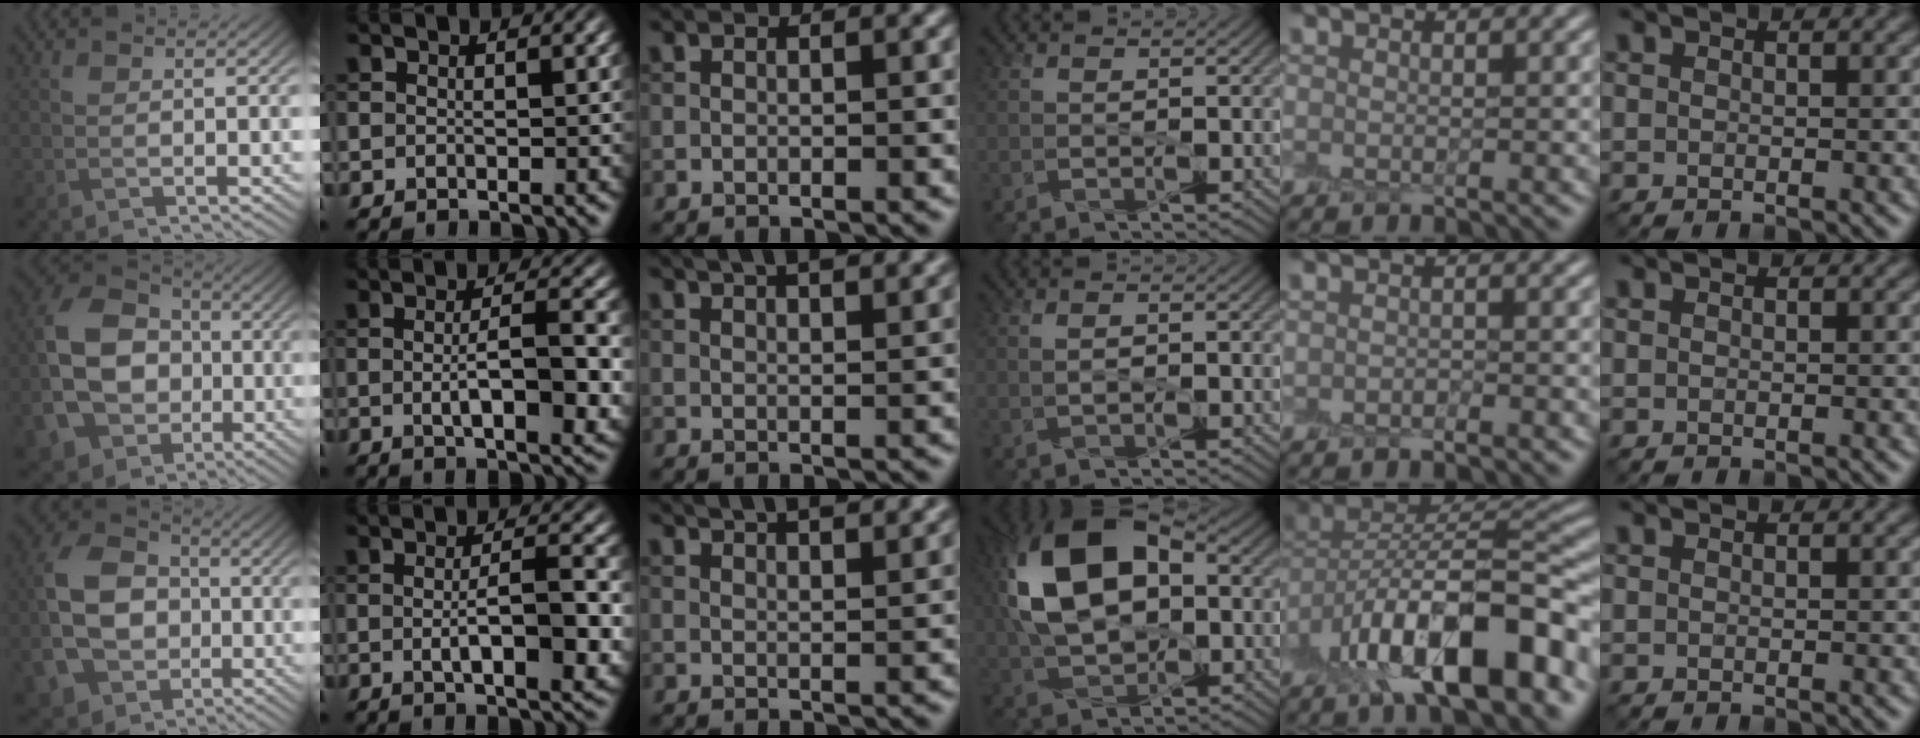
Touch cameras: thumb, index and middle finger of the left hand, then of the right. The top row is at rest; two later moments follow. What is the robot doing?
{"motion": "peel", "object": "plastic screen protector"}